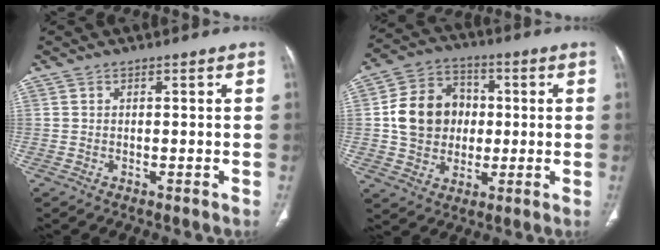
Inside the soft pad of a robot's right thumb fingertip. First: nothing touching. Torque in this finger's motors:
{"motor_torque": [1.50, 1.60, 0.64, -0.67, 0.38]}